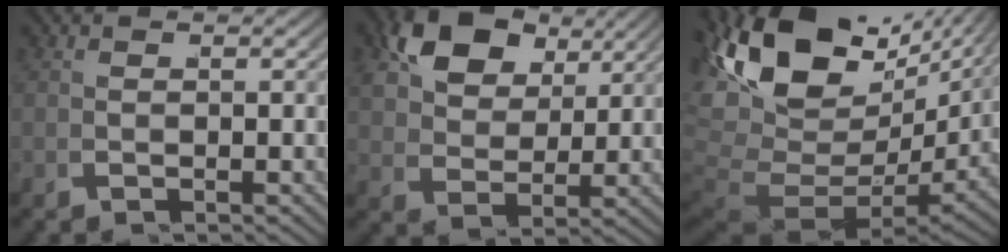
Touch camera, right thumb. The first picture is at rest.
{"total": 8.0, "force": [4.9, 4.6, 4.4], "torque": [-0.091, -0.001, 0.093]}
{"total": 15.0, "force": [2.8, 10.0, 10.8], "torque": [-0.229, -0.046, 0.068]}